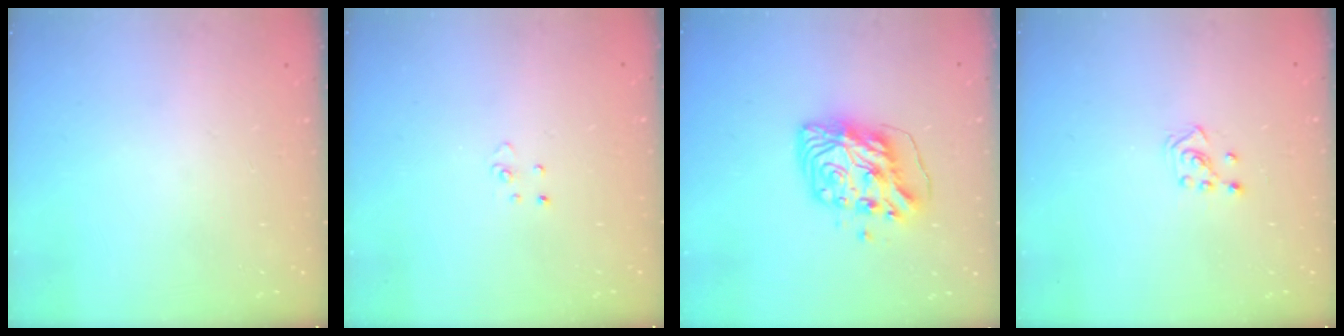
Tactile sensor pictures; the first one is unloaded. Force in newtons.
{"total": 2.9, "press": 2.9, "slide": 0.2}
{"total": 10.0, "press": 9.9, "slide": 1.4}
{"total": 3.4, "press": 3.4, "slide": 0.6}